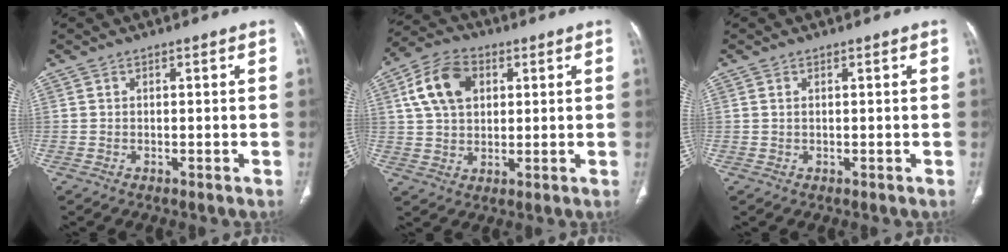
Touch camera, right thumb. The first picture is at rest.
{"total": 11.3, "force": [3.4, 7.7, 7.5], "torque": [-0.128, 0.008, 0.059]}
{"total": 0.5, "force": [0.2, 0.2, 0.4], "torque": [-0.013, 0.003, 0.005]}